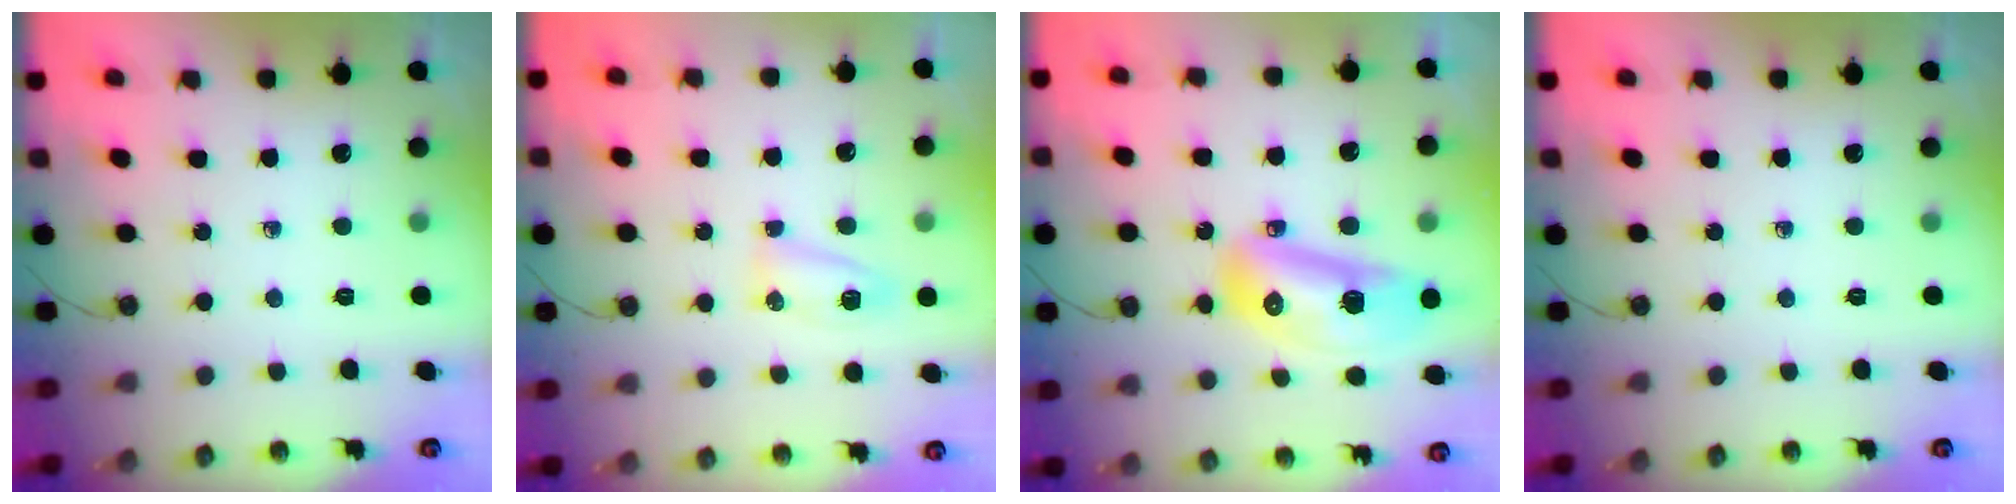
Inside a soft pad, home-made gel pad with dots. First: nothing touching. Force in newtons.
{"total": 5.8, "press": 5.8, "slide": 0.6}
{"total": 15.2, "press": 15.1, "slide": 1.8}
{"total": 0.0}